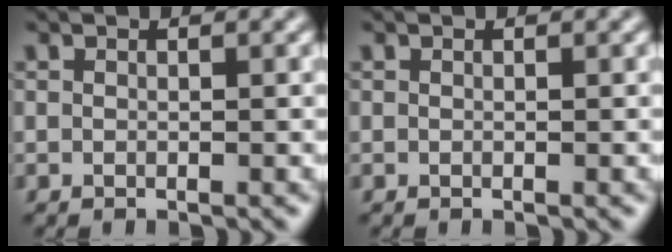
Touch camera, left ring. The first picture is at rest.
{"total": 0.0}